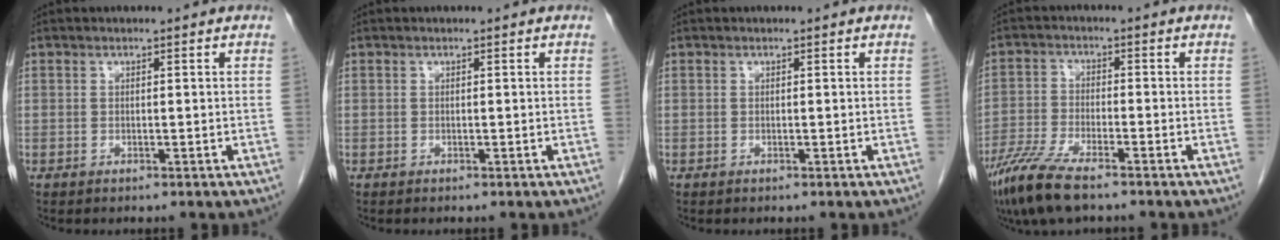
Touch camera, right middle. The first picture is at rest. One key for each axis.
{"total": 0.0}
{"total": 0.0}
{"total": 8.4, "fx": -6.2, "fy": 1.4, "fz": 5.6, "tx": -0.117, "ty": -0.022, "tz": -0.116}